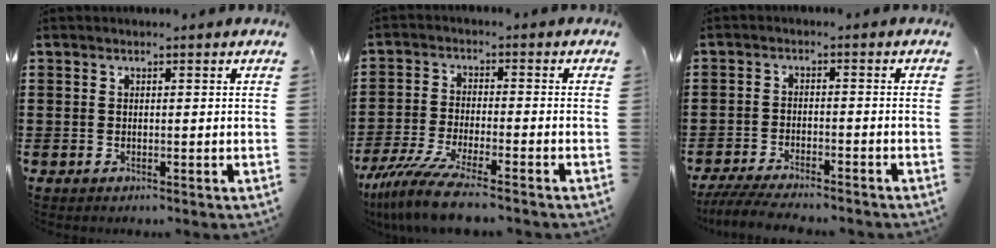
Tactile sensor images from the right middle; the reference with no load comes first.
{"total": 8.1, "force": [-6.7, 0.4, 4.6], "torque": [-0.107, -0.011, -0.134]}
{"total": 4.6, "force": [-4.4, 0.3, 1.4], "torque": [-0.036, -0.007, -0.089]}